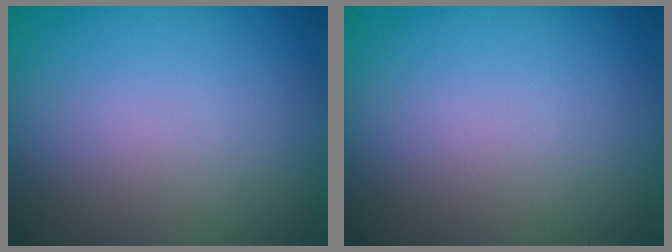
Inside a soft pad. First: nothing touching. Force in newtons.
{"total": 0.0}